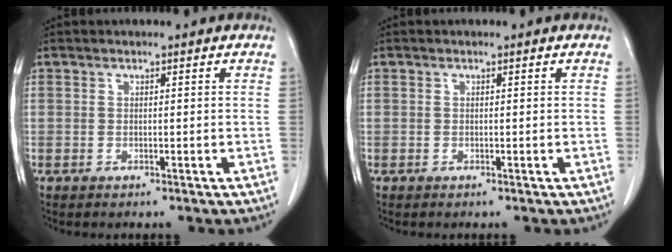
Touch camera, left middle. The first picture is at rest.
{"total": 0.0}